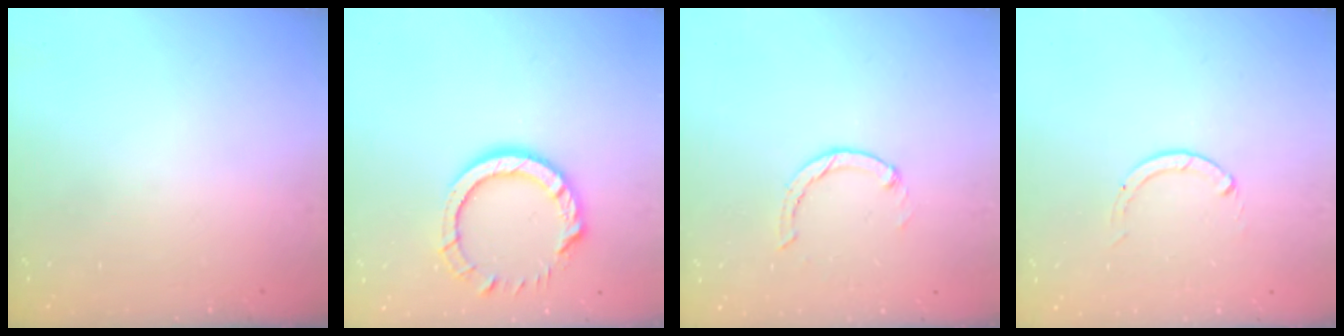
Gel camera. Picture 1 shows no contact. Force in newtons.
{"total": 10.8, "press": 10.8, "slide": 1.2}
{"total": 1.0, "press": 0.9, "slide": 0.3}
{"total": 0.0}